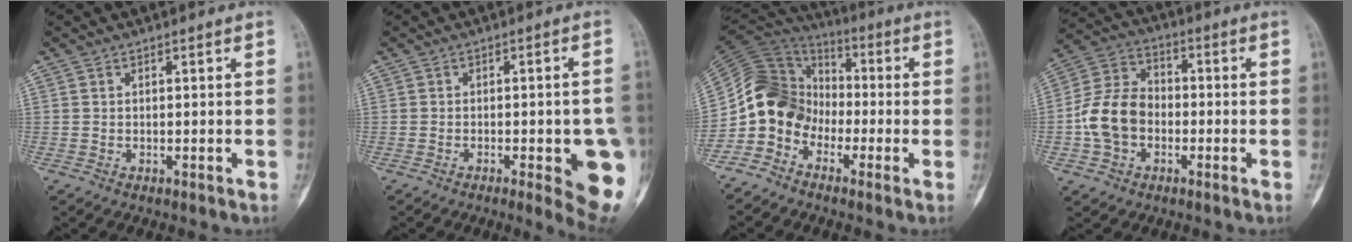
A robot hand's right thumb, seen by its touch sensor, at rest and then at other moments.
{"total": 11.5, "force": [-3.3, 3.0, 10.6], "torque": [-0.113, 0.003, -0.031]}
{"total": 12.2, "force": [-4.6, 9.9, 5.4], "torque": [-0.084, 0.067, -0.102]}
{"total": 11.3, "force": [-2.2, 8.6, 7.0], "torque": [-0.127, 0.037, -0.049]}